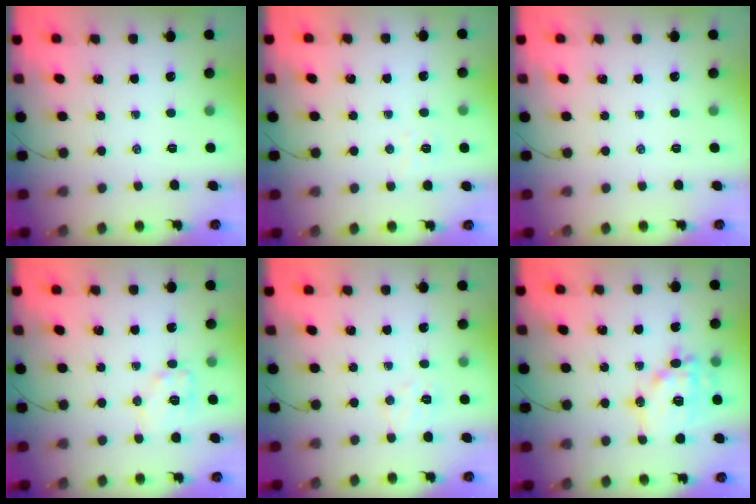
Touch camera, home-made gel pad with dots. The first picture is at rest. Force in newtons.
{"total": 3.0, "press": 2.9, "slide": 0.9}
{"total": 0.0}
{"total": 8.4, "press": 8.4, "slide": 0.4}
{"total": 5.4, "press": 5.3, "slide": 1.1}
{"total": 15.0, "press": 14.7, "slide": 2.7}